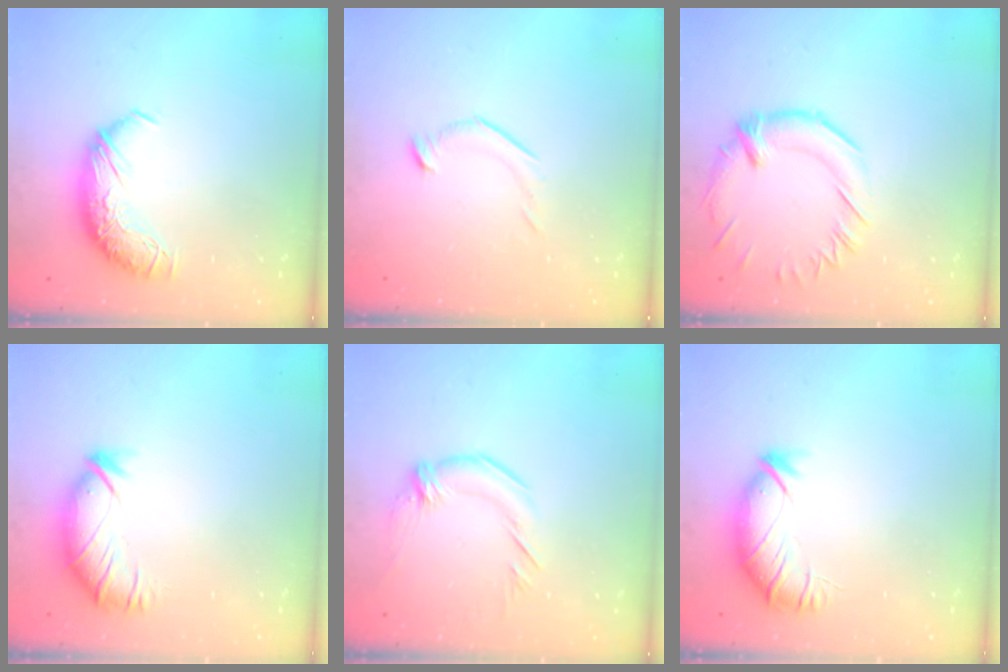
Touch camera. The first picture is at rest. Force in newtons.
{"total": 6.1, "press": 6.1, "slide": 1.0}
{"total": 1.5, "press": 0.5, "slide": 1.4}
{"total": 2.9, "press": 2.3, "slide": 1.6}
{"total": 1.6, "press": 0.0, "slide": 1.6}
{"total": 3.0, "press": 2.3, "slide": 1.9}